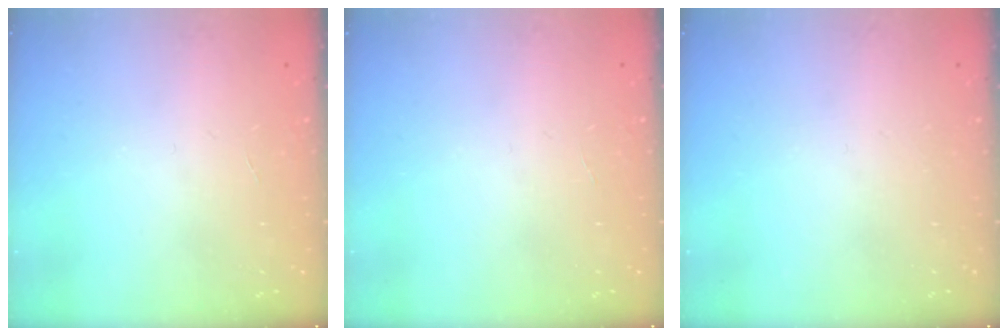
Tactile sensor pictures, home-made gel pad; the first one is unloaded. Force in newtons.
{"total": 0.0}
{"total": 0.0}